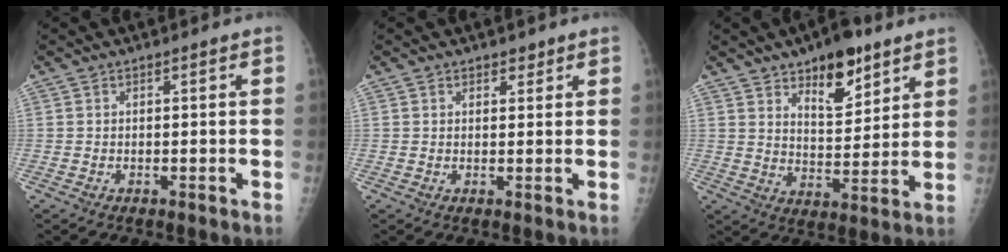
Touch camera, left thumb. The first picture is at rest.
{"total": 1.7, "force": [1.2, 1.1, 0.5], "torque": [0.008, -0.007, 0.014]}
{"total": 12.2, "force": [7.6, 5.5, 7.8], "torque": [-0.085, -0.047, 0.120]}